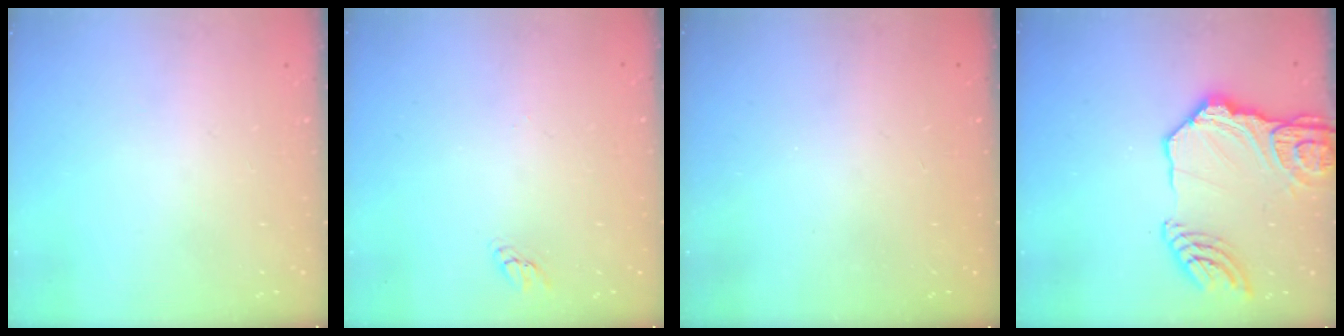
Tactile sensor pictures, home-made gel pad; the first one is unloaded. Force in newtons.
{"total": 2.2, "press": 2.2, "slide": 0.2}
{"total": 0.0}
{"total": 19.1, "press": 19.0, "slide": 1.3}